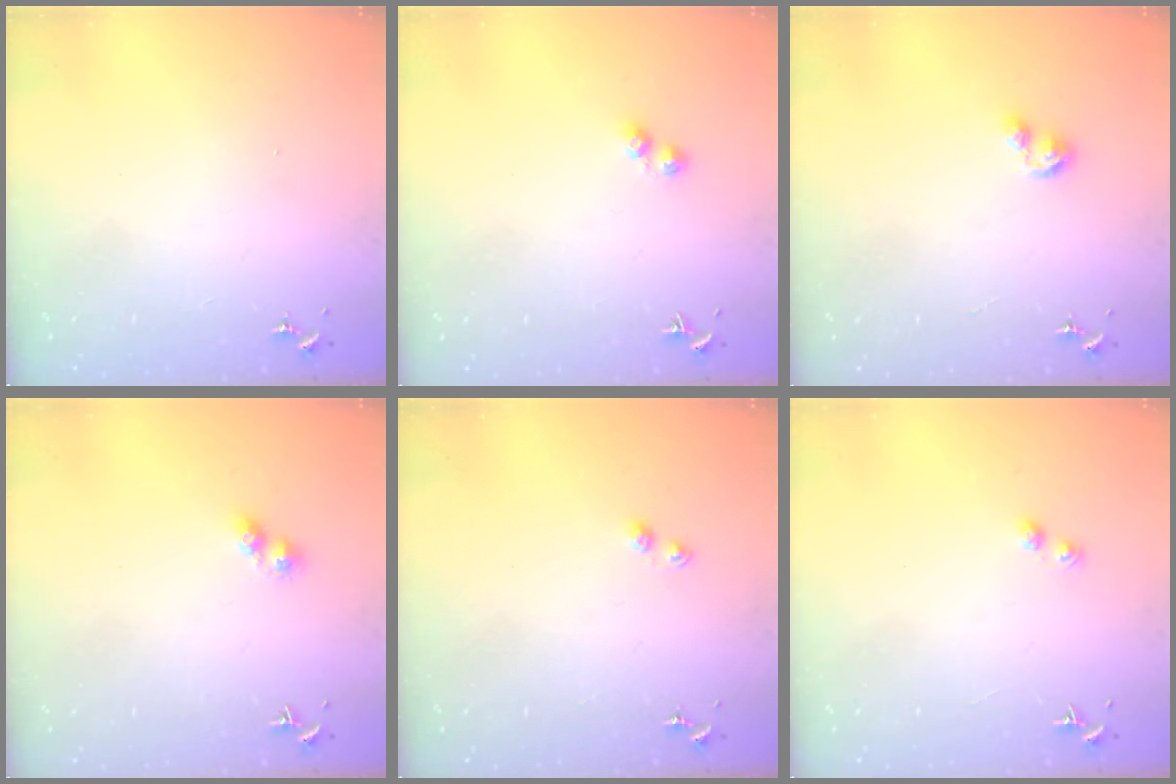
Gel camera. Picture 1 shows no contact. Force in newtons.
{"total": 2.8, "press": 2.8, "slide": 0.5}
{"total": 3.3, "press": 3.2, "slide": 0.4}
{"total": 4.7, "press": 4.6, "slide": 0.8}
{"total": 3.1, "press": 3.1, "slide": 0.4}
{"total": 2.2, "press": 2.2, "slide": 0.2}